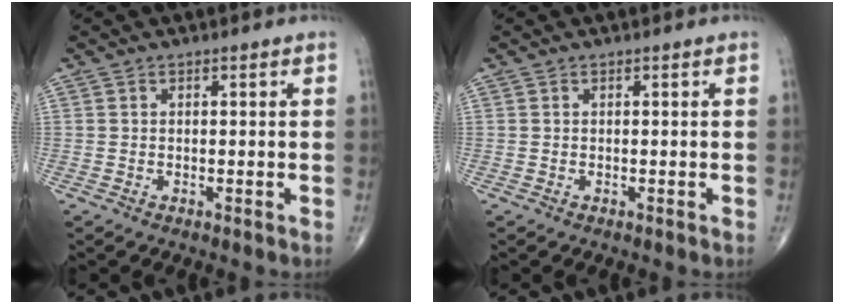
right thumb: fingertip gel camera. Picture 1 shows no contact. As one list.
[{"total": 0.0}]